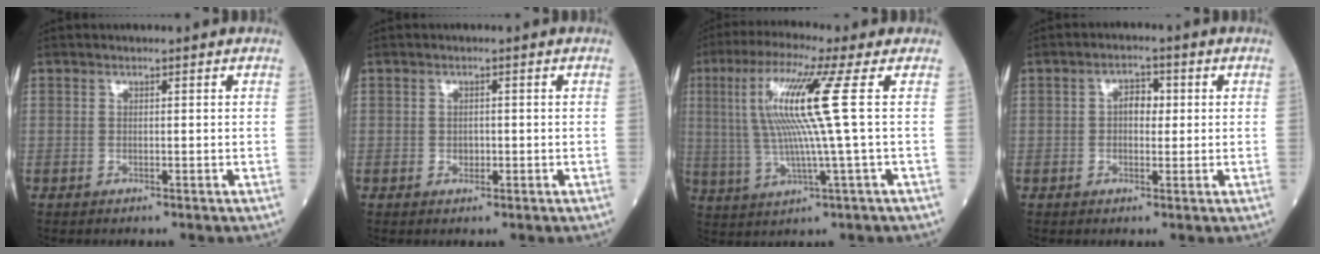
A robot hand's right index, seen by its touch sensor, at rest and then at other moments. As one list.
[{"total": 1.1, "force": [-0.2, 0.9, 0.7], "torque": [-0.012, 0.002, 0.001]}, {"total": 12.1, "force": [2.3, -1.6, 11.7], "torque": [-0.236, 0.011, 0.042]}, {"total": 3.1, "force": [0.3, 2.0, 2.4], "torque": [-0.034, 0.016, 0.003]}]